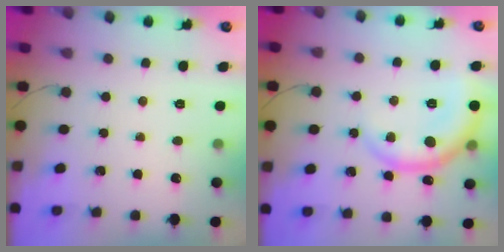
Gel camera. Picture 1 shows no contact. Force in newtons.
{"total": 10.6, "press": 10.5, "slide": 0.7}